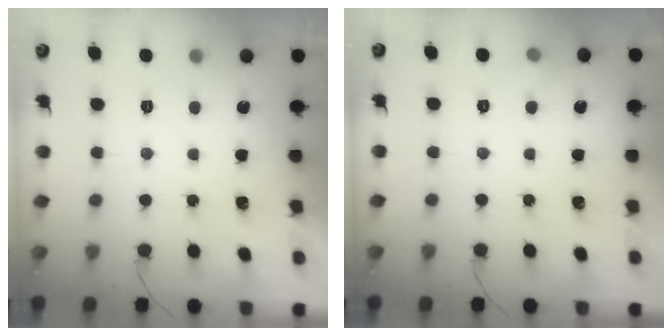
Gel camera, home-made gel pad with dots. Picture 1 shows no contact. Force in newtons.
{"total": 7.5, "press": 3.4, "slide": 6.7}